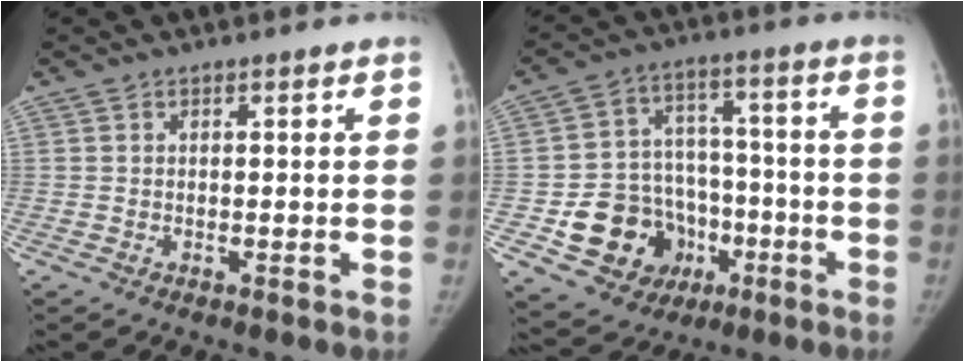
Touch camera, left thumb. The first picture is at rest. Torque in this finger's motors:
{"motor_torque": [-0.49, 0.56, 0.18, 0.26, 0.02]}